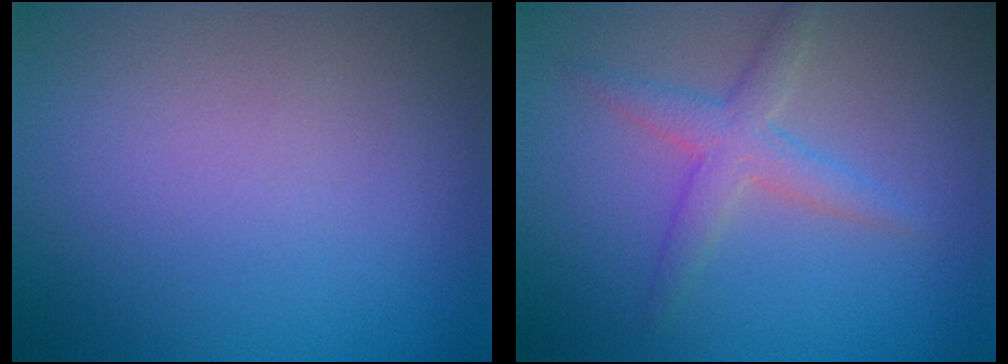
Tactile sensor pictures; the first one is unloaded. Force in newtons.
{"total": 2.8, "press": 2.8, "slide": 0.0}